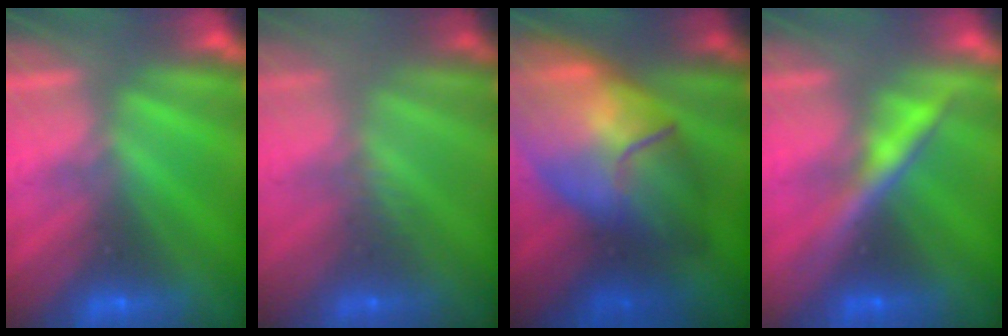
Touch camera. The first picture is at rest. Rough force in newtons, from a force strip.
{"total": 2.4}
{"total": 8.5}
{"total": 4.4}